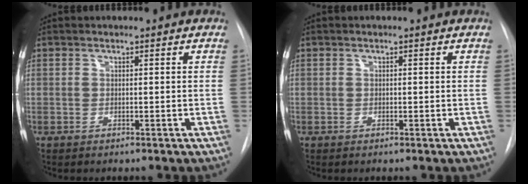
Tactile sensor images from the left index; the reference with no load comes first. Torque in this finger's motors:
{"motor_torque": [-0.27, -0.06, 0.00, -0.01]}